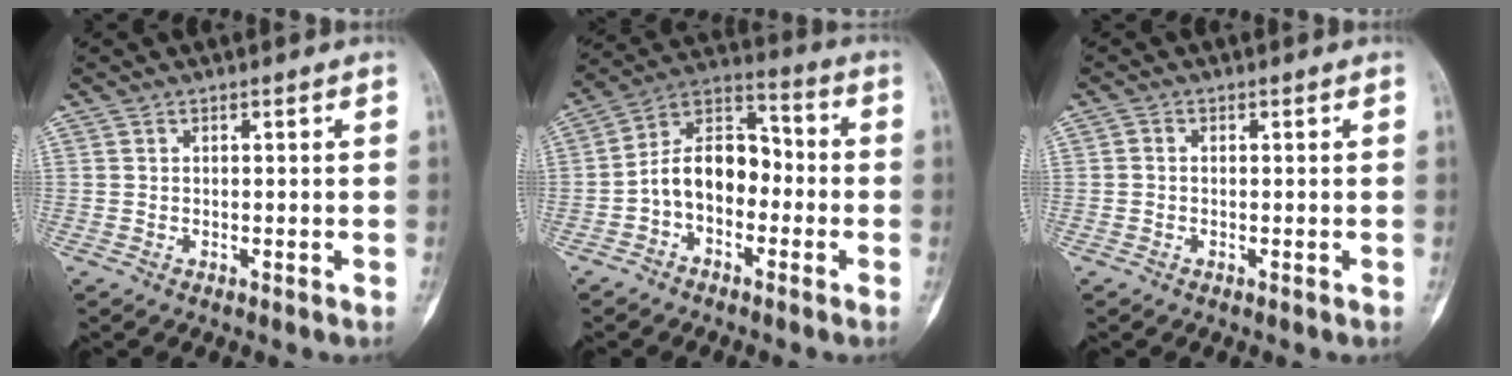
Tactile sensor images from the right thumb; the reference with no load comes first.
{"total": 11.5, "force": [-2.5, 7.8, 8.0], "torque": [-0.115, 0.052, -0.058]}
{"total": 0.7, "force": [-0.1, 0.6, 0.3], "torque": [-0.004, 0.001, -0.007]}